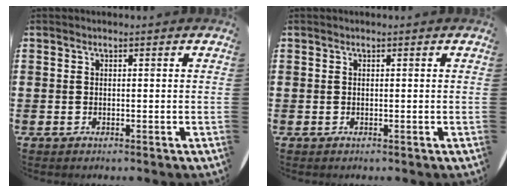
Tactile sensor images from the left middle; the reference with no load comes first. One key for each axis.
{"total": 0.0}